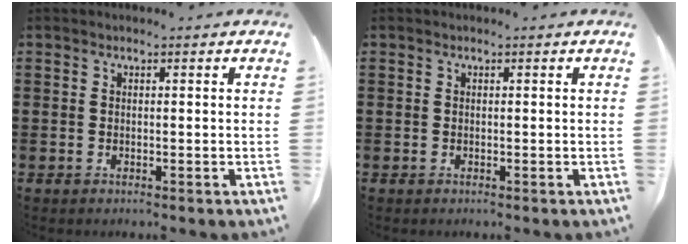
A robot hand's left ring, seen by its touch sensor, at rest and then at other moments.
{"total": 0.0}